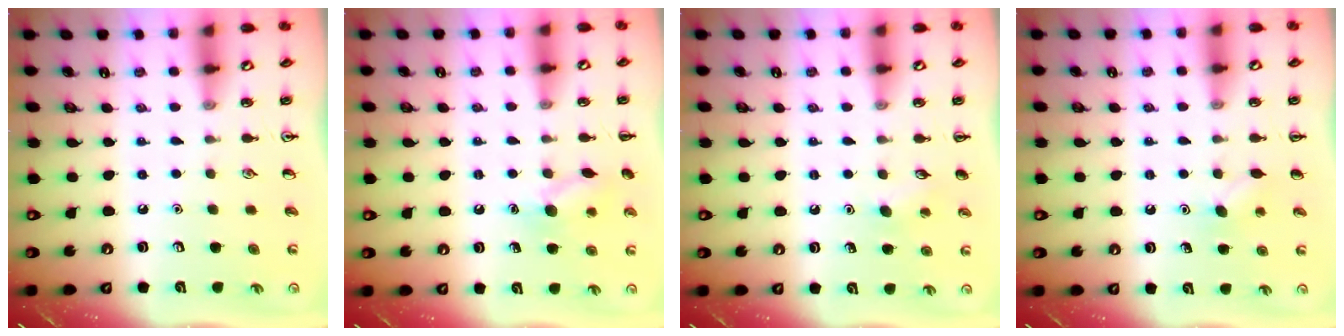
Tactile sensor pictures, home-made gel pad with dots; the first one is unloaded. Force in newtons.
{"total": 9.4, "press": 9.3, "slide": 1.5}
{"total": 6.4, "press": 6.1, "slide": 1.9}
{"total": 4.8, "press": 4.5, "slide": 1.4}